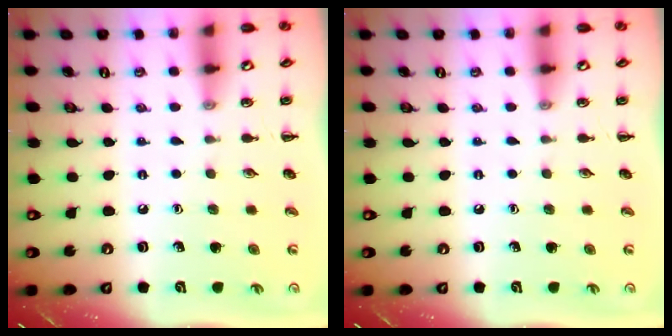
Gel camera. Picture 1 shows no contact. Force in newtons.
{"total": 0.0}